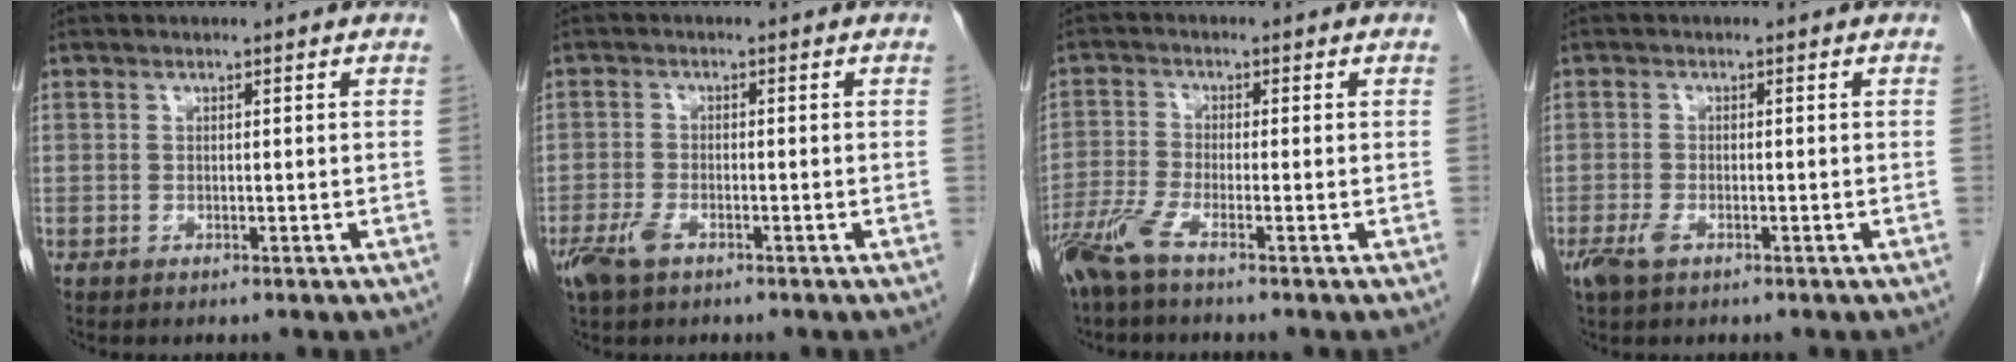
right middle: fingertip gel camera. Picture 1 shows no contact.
{"total": 3.8, "force": [-2.4, 1.3, 2.6], "torque": [-0.063, -0.005, -0.043]}
{"total": 4.7, "force": [-3.4, -0.1, 3.2], "torque": [-0.077, -0.012, -0.077]}
{"total": 2.6, "force": [-1.5, 1.0, 1.9], "torque": [-0.046, -0.004, -0.026]}